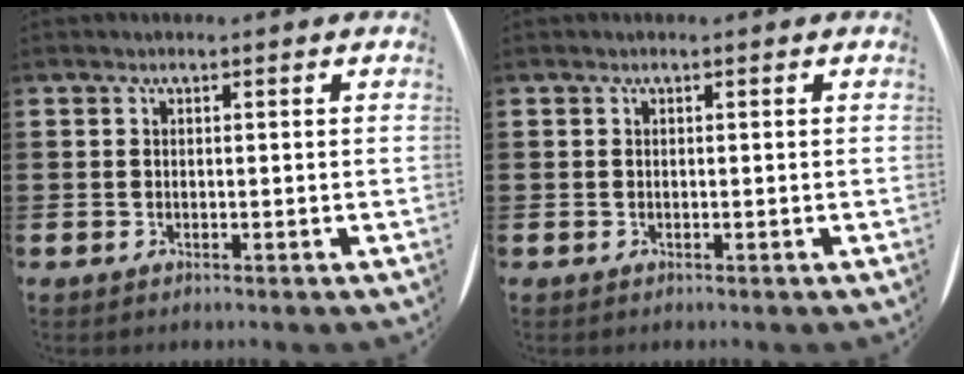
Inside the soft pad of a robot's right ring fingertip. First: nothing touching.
{"total": 0.0}